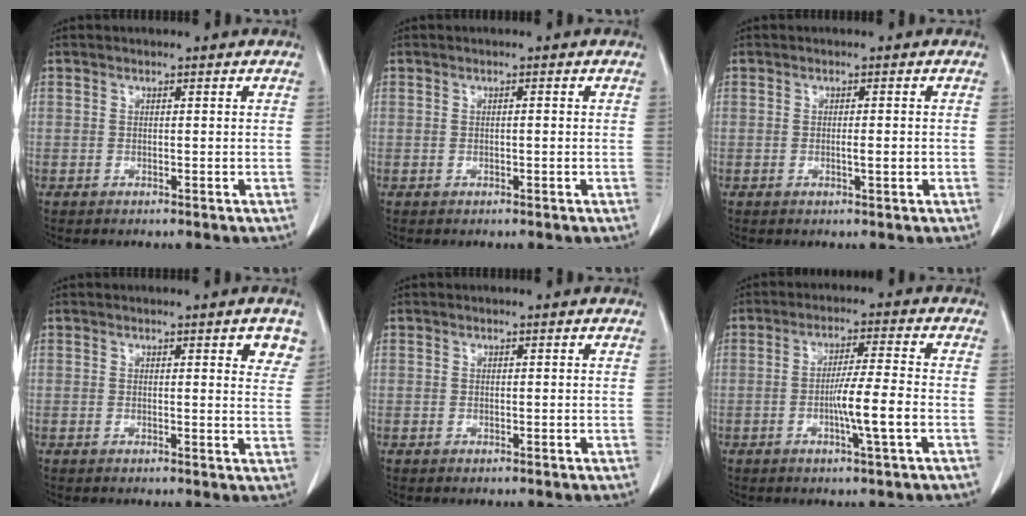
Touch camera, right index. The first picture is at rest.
{"total": 0.5, "force": [0.0, 0.1, 0.5], "torque": [-0.010, 0.001, 0.000]}
{"total": 1.6, "force": [-0.3, 0.1, 1.6], "torque": [-0.028, -0.001, -0.004]}
{"total": 4.1, "force": [2.3, 1.0, 3.2], "torque": [-0.025, -0.008, 0.020]}
{"total": 0.0}
{"total": 6.6, "force": [-1.8, -0.7, 6.3], "torque": [-0.111, -0.006, -0.034]}